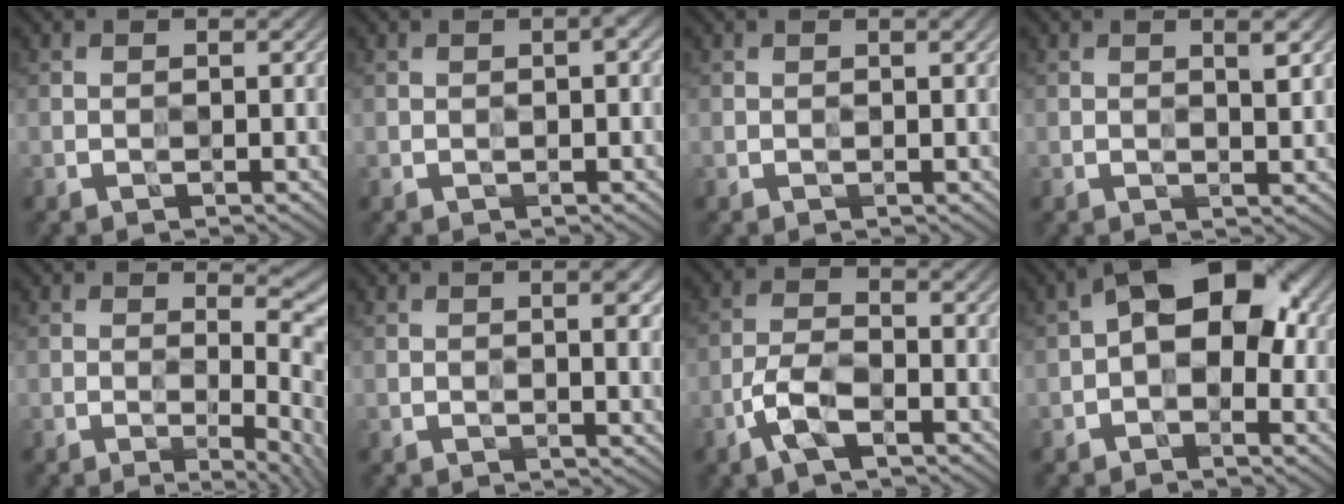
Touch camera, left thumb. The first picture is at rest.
{"total": 1.2, "force": [0.3, 0.1, 1.2], "torque": [-0.023, 0.002, 0.004]}
{"total": 1.5, "force": [0.4, 0.2, 1.4], "torque": [-0.022, 0.000, 0.005]}
{"total": 2.3, "force": [1.1, 0.2, 2.1], "torque": [-0.036, 0.001, 0.017]}
{"total": 10.3, "force": [-0.8, 3.6, 9.6], "torque": [-0.090, 0.006, -0.012]}
{"total": 3.8, "force": [0.7, 0.7, 3.7], "torque": [-0.056, 0.006, 0.011]}
{"total": 5.0, "force": [-2.5, 2.0, 3.8], "torque": [-0.086, 0.002, -0.061]}
{"total": 9.1, "force": [0.8, 5.3, 7.4], "torque": [-0.108, 0.021, -0.003]}